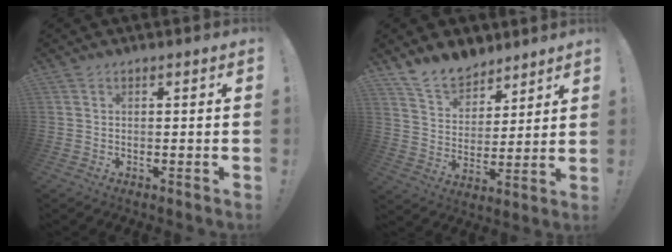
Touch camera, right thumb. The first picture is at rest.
{"total": 11.7, "force": [9.7, 6.1, 2.5], "torque": [-0.047, -0.074, 0.189]}